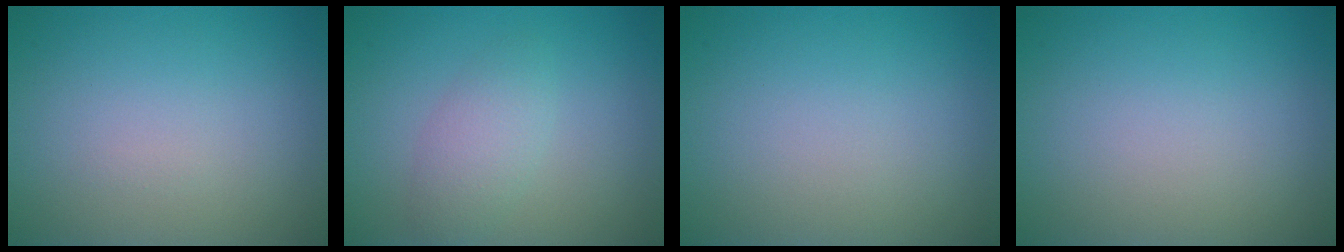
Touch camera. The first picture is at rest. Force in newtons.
{"total": 2.4, "press": 2.4, "slide": 0.1}
{"total": 0.0}
{"total": 0.0}